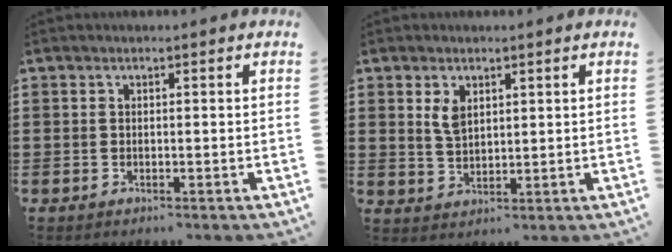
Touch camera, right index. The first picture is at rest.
{"total": 3.2, "force": [1.7, 1.7, 2.2], "torque": [-0.049, 0.004, 0.031]}